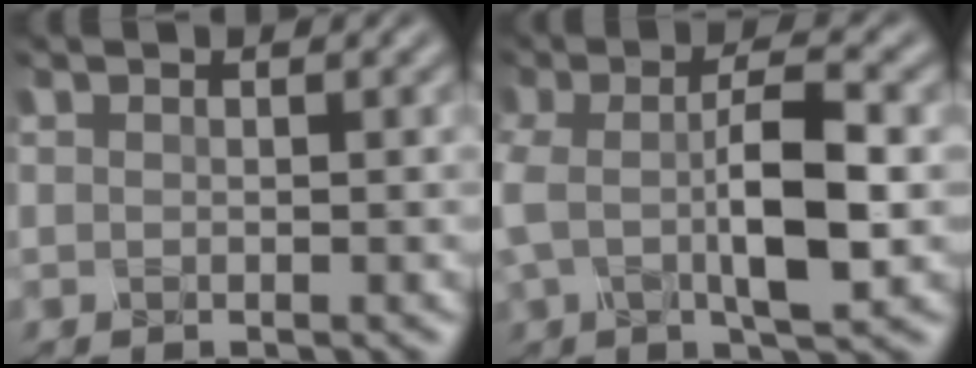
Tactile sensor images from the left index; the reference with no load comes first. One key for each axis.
{"total": 7.3, "fx": -1.3, "fy": 2.4, "fz": 6.8, "tx": -0.132, "ty": 0.003, "tz": -0.030}